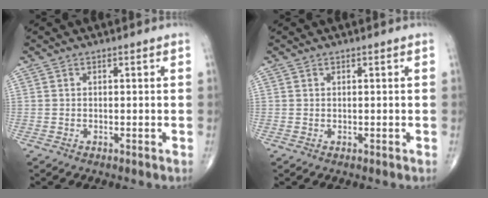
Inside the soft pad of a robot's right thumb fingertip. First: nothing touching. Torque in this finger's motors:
{"motor_torque": [-0.12, 0.05, 0.16, 0.29, -0.04]}